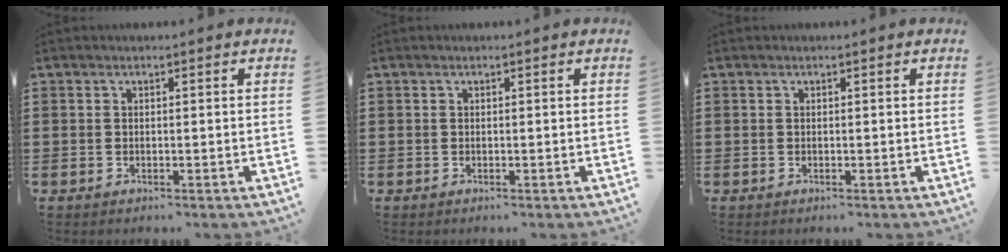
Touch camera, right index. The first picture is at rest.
{"total": 0.0}
{"total": 0.0}